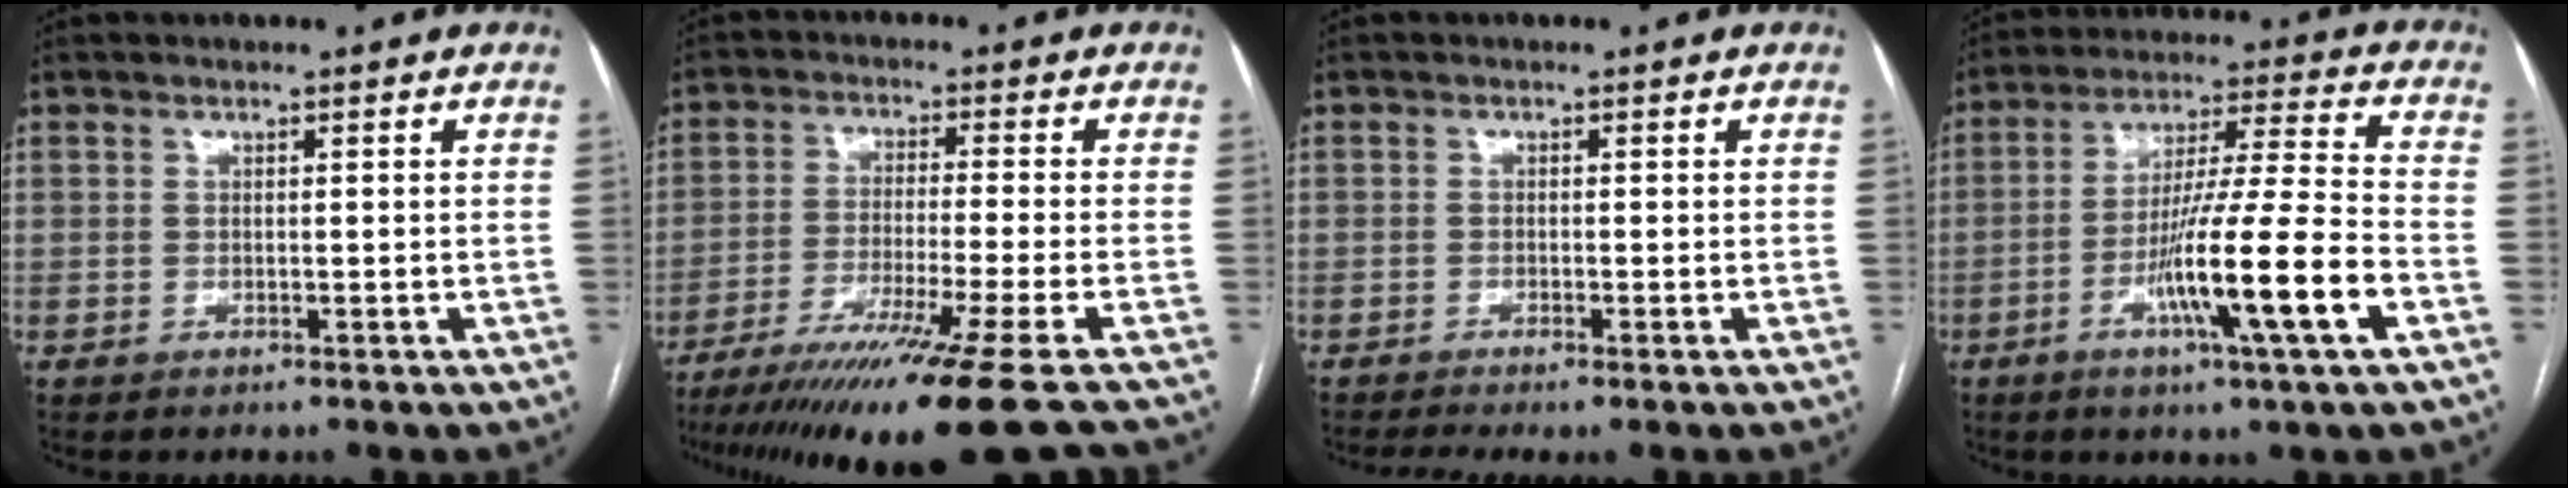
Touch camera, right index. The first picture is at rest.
{"total": 18.4, "force": [-14.1, -2.2, 11.7], "torque": [-0.165, -0.061, -0.229]}
{"total": 3.7, "force": [-2.8, 0.1, 2.4], "torque": [-0.036, -0.006, -0.043]}
{"total": 15.4, "force": [-5.6, -0.8, 14.3], "torque": [-0.255, -0.011, -0.100]}